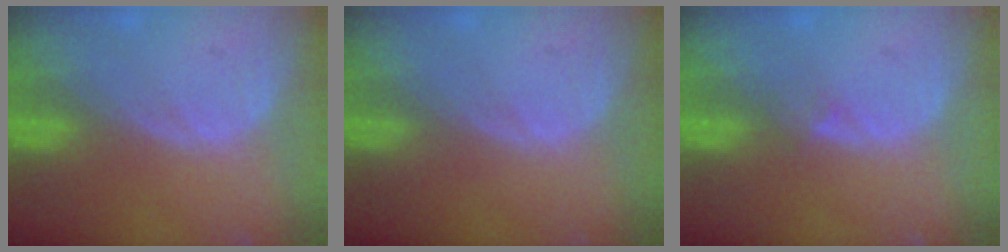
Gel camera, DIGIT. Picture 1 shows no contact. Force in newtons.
{"total": 0.0}
{"total": 1.2, "press": 0.9, "slide": 0.9}